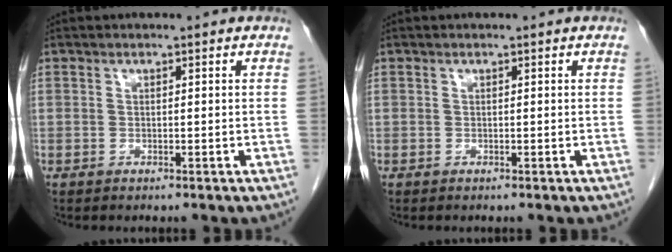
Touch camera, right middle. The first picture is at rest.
{"total": 0.0}